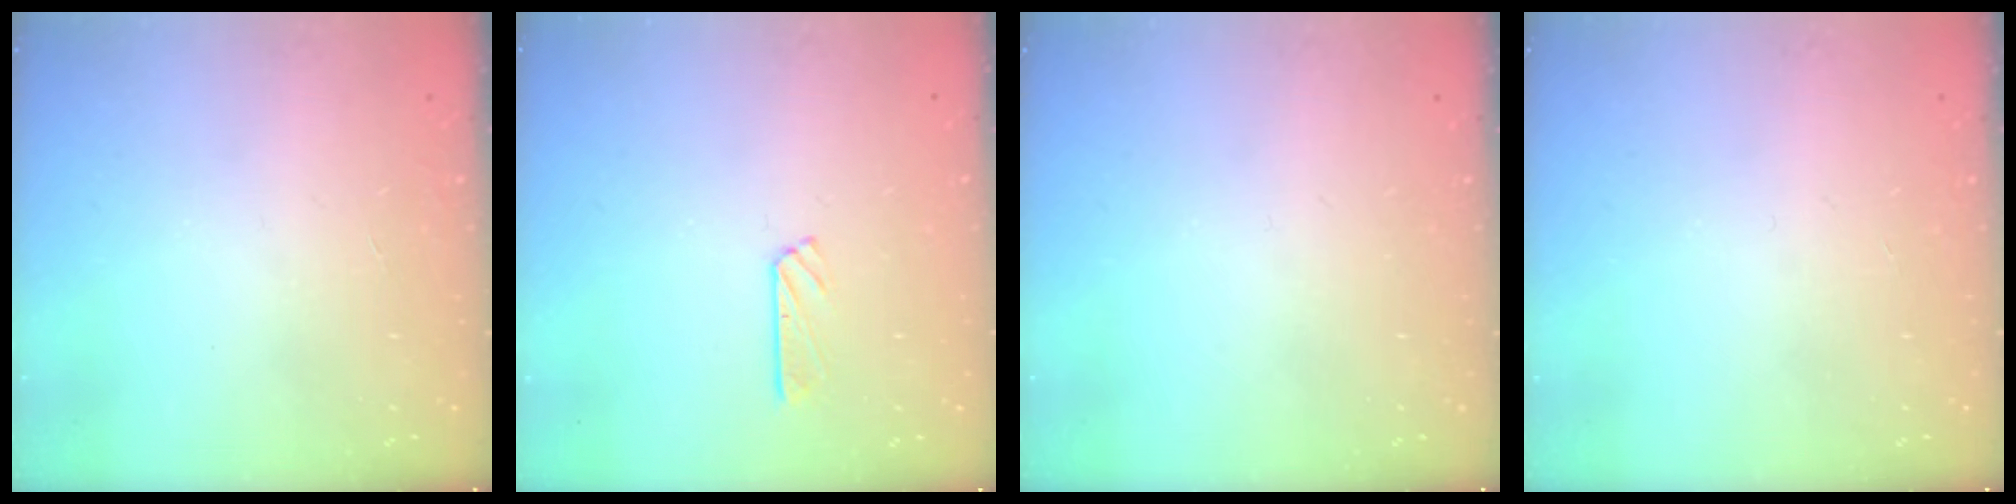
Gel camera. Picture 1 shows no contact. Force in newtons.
{"total": 5.7, "press": 5.7, "slide": 0.0}
{"total": 0.0}
{"total": 0.0}